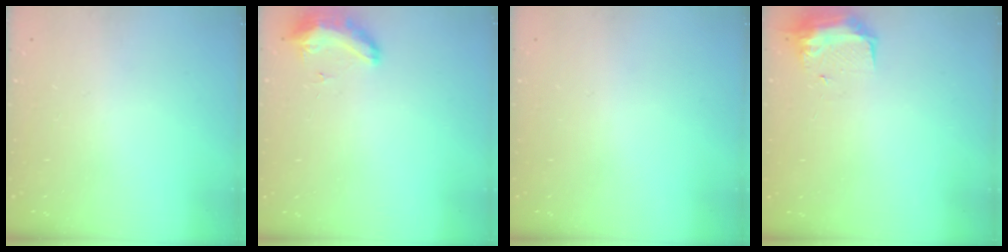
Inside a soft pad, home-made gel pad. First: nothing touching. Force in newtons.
{"total": 8.5, "press": 8.3, "slide": 1.7}
{"total": 0.0}
{"total": 8.6, "press": 8.6, "slide": 0.6}